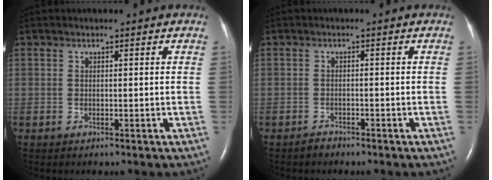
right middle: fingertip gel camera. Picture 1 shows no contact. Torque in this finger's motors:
{"motor_torque": [0.34, -0.30, 0.10, 0.02]}